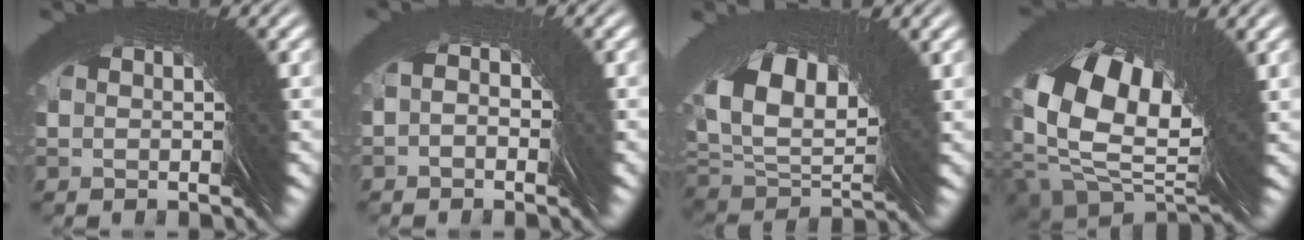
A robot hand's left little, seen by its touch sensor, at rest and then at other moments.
{"total": 2.1, "force": [0.2, 2.0, -0.1], "torque": [0.007, 0.012, -0.008]}
{"total": 5.2, "force": [1.9, 2.5, 4.1], "torque": [-0.073, 0.011, 0.026]}
{"total": 10.5, "force": [-0.5, 6.2, 8.5], "torque": [-0.145, -0.023, -0.002]}